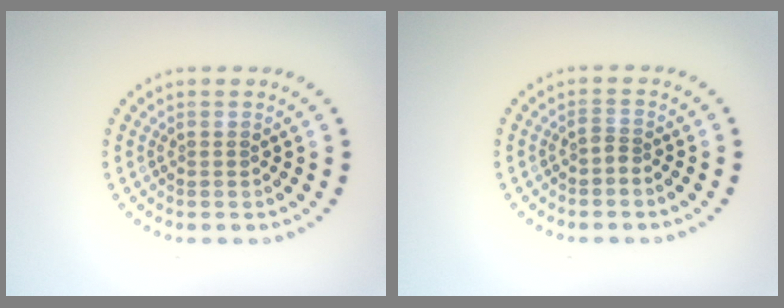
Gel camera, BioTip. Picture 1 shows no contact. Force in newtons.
{"total": 0.8, "press": 0.4, "slide": 0.6}